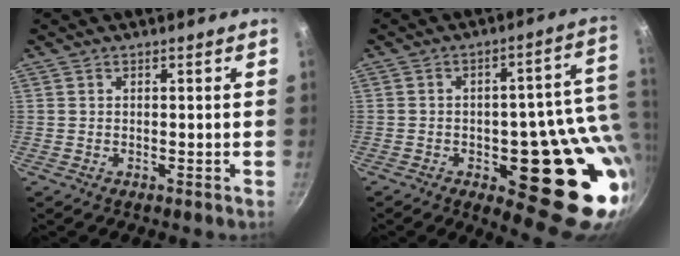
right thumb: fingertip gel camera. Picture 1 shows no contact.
{"total": 22.8, "force": [-2.3, 10.0, 20.3], "torque": [-0.184, -0.010, -0.021]}